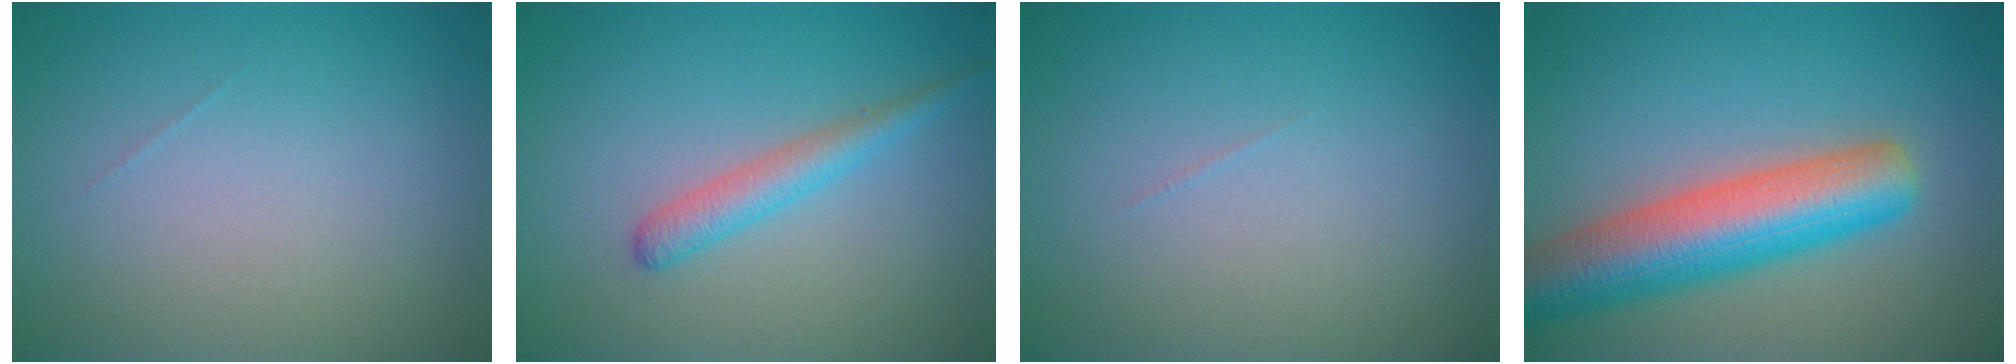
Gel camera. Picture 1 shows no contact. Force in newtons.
{"total": 2.3, "press": 2.3, "slide": 0.1}
{"total": 0.0}
{"total": 8.7, "press": 8.7, "slide": 0.4}